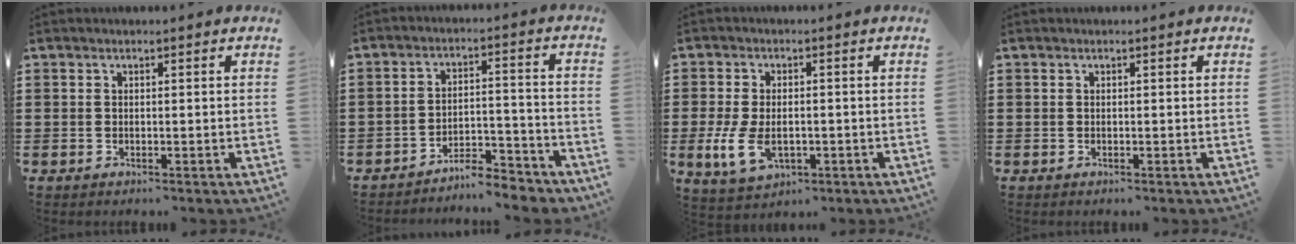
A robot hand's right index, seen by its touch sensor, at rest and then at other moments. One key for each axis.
{"total": 5.9, "fx": -5.7, "fy": 0.8, "fz": 1.3, "tx": -0.019, "ty": 0.017, "tz": -0.113}
{"total": 6.5, "fx": -1.3, "fy": 3.8, "fz": 5.1, "tx": -0.124, "ty": -0.005, "tz": -0.028}
{"total": 0.0}